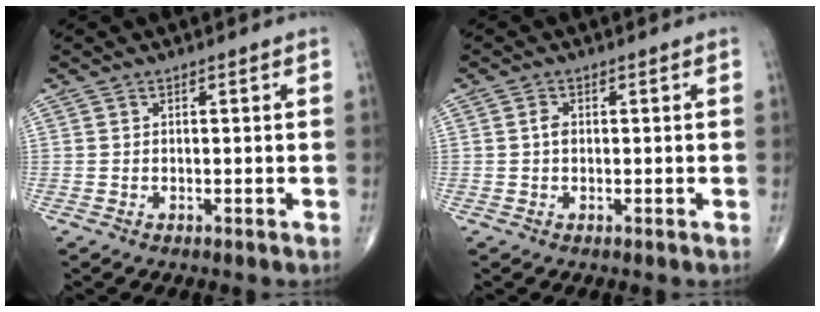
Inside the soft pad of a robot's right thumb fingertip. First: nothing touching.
{"total": 1.6, "force": [0.1, 1.1, 1.2], "torque": [-0.020, 0.004, -0.001]}